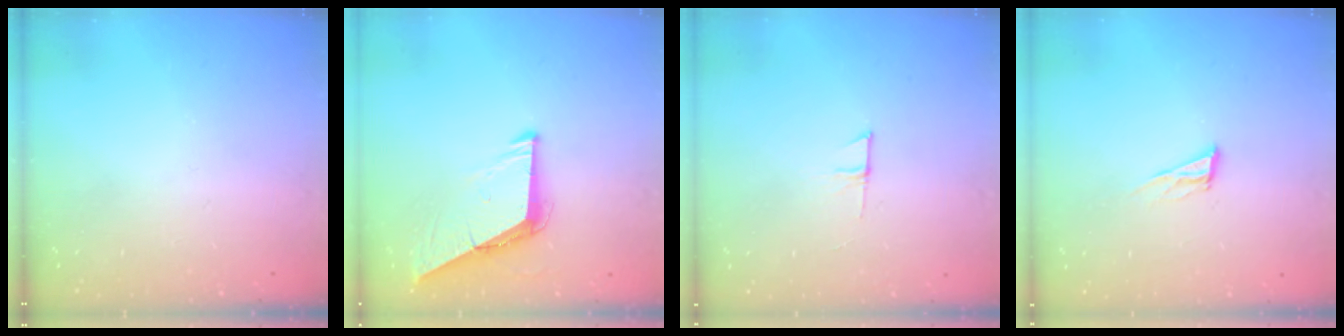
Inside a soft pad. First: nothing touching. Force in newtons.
{"total": 8.6, "press": 8.5, "slide": 0.8}
{"total": 4.0, "press": 4.0, "slide": 0.4}
{"total": 8.4, "press": 8.0, "slide": 2.2}